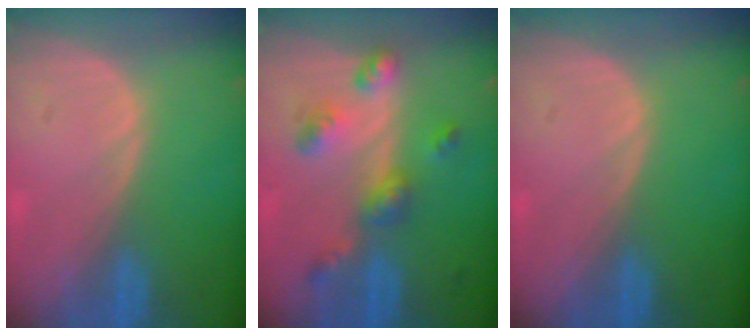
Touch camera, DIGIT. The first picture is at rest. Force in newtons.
{"total": 6.6, "press": 5.8, "slide": 3.2}
{"total": 0.0}